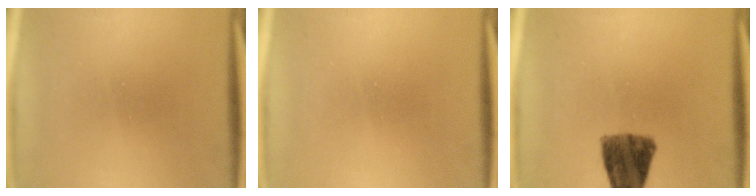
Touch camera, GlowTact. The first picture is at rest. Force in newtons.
{"total": 0.0}
{"total": 8.4}